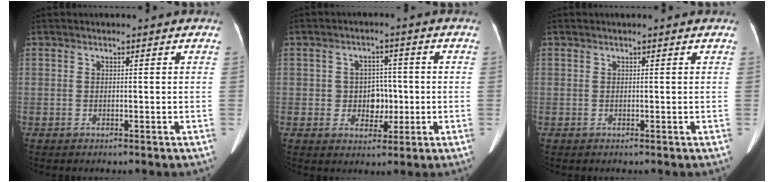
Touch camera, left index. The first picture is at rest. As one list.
[{"total": 4.7, "force": [-0.6, 3.8, 2.7], "torque": [-0.041, 0.012, -0.004]}, {"total": 1.1, "force": [0.9, 0.2, 0.5], "torque": [-0.008, 0.014, 0.011]}]